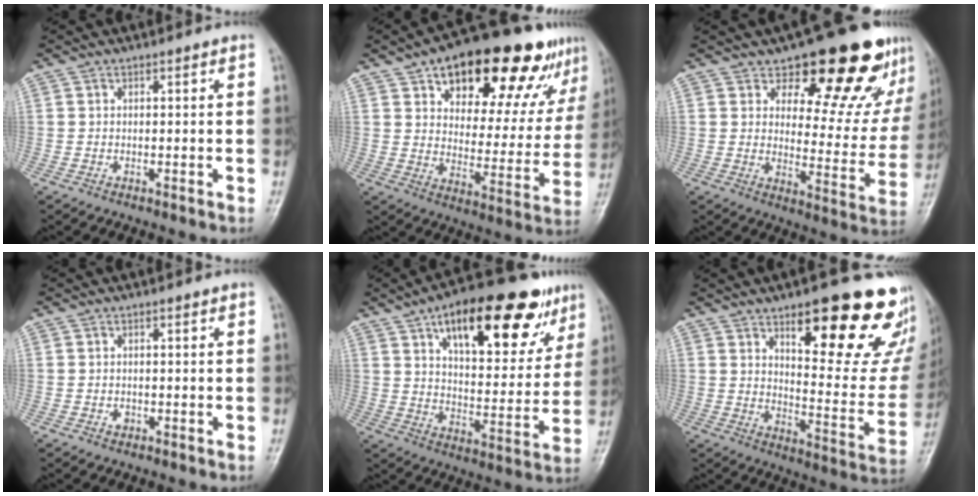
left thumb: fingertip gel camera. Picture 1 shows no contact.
{"total": 24.9, "force": [15.0, 11.1, 16.5], "torque": [-0.182, -0.023, 0.218]}
{"total": 19.0, "force": [13.4, 8.0, 10.9], "torque": [-0.082, -0.096, 0.173]}
{"total": 0.9, "force": [-0.3, 0.8, 0.4], "torque": [-0.001, 0.001, -0.004]}
{"total": 24.5, "force": [13.4, 10.3, 17.7], "torque": [-0.215, -0.022, 0.203]}
{"total": 24.1, "force": [14.0, 7.6, 18.1], "torque": [-0.183, -0.073, 0.194]}